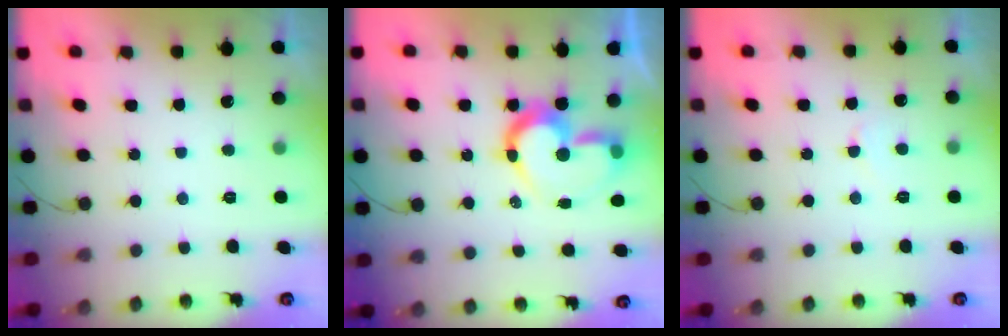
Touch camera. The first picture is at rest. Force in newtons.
{"total": 12.3, "press": 12.2, "slide": 2.0}
{"total": 3.5, "press": 3.5, "slide": 0.4}